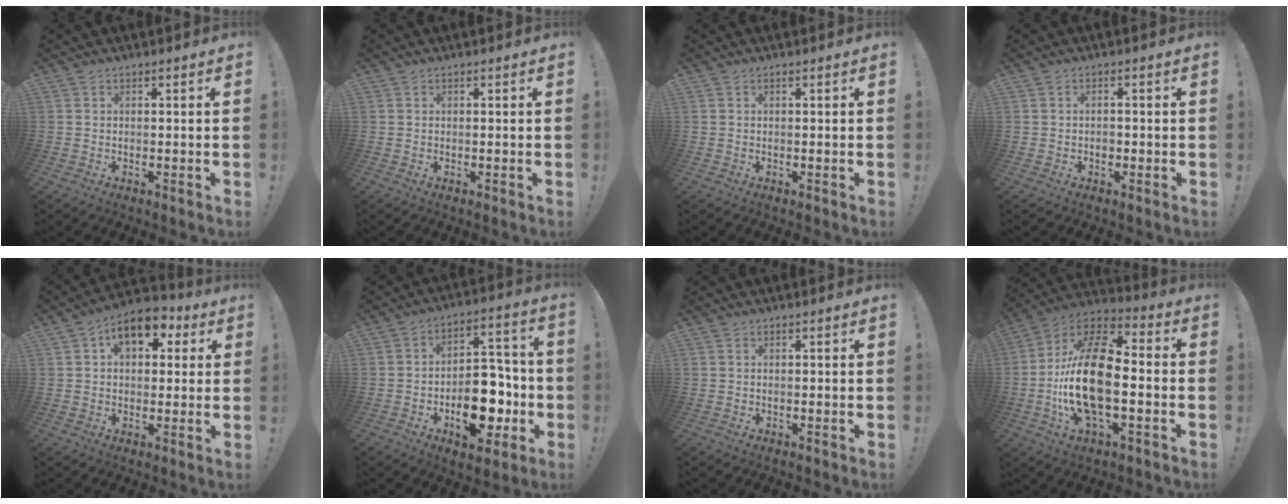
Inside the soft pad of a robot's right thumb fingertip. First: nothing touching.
{"total": 0.0}
{"total": 0.0}
{"total": 1.6, "force": [-0.7, 1.1, 0.9], "torque": [-0.008, 0.002, -0.013]}
{"total": 10.4, "force": [4.4, 6.5, 6.8], "torque": [-0.100, -0.009, 0.079]}
{"total": 17.2, "force": [-6.0, 10.6, 12.1], "torque": [-0.144, 0.049, -0.082]}
{"total": 0.0}
{"total": 22.0, "force": [-3.1, 10.1, 19.3], "torque": [-0.382, 0.016, -0.053]}